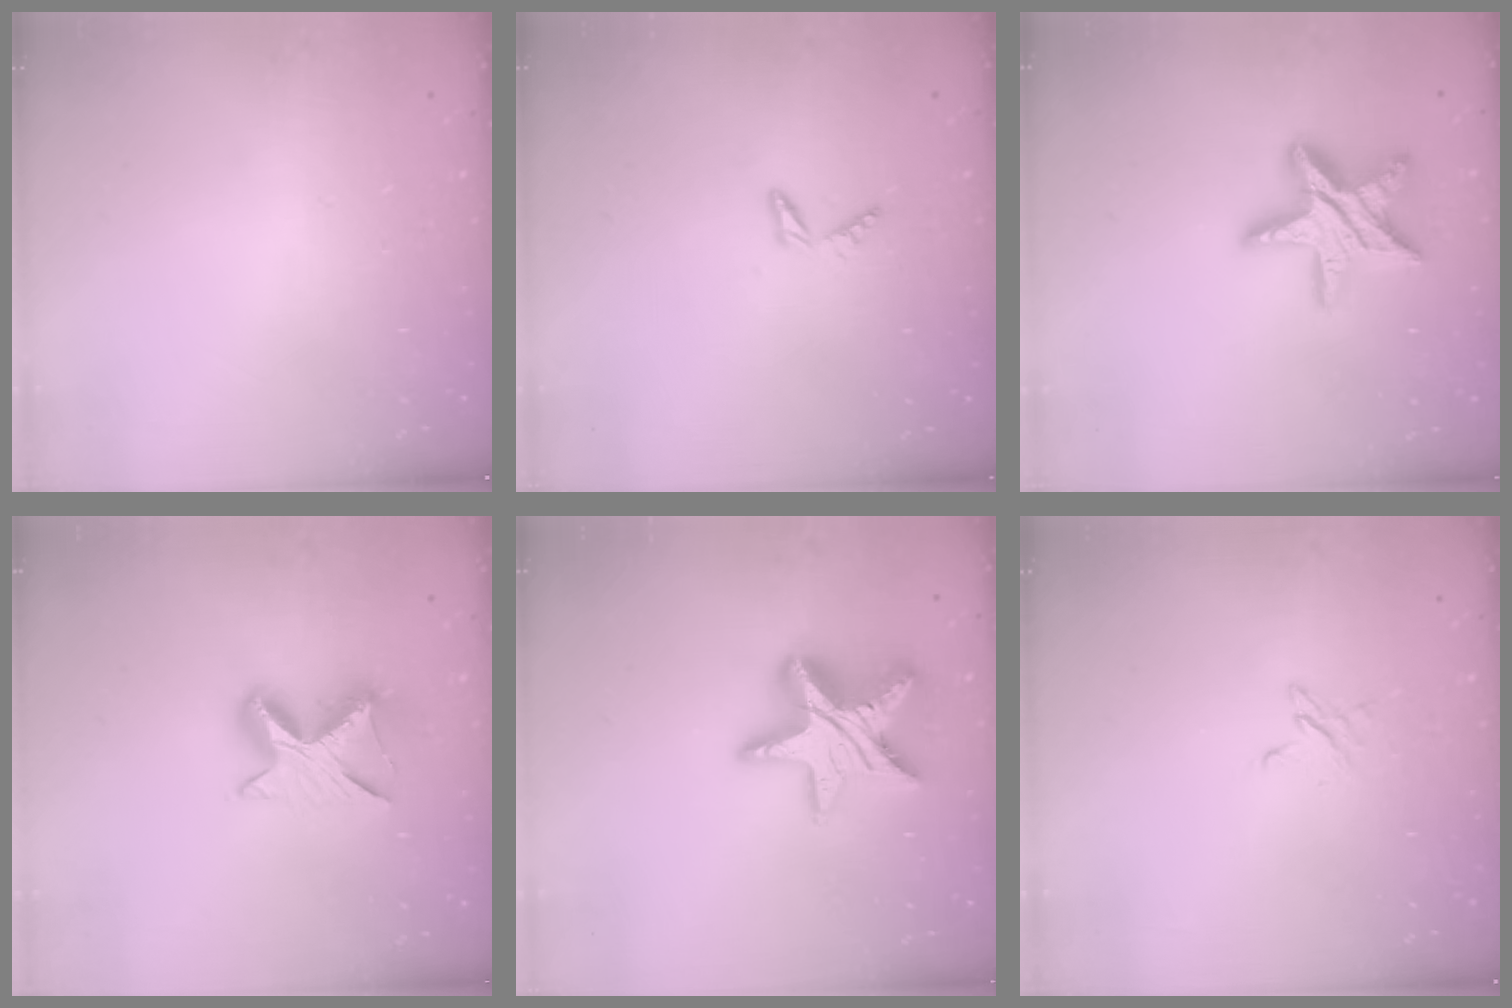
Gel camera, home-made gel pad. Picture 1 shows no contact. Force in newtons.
{"total": 3.7, "press": 3.7, "slide": 0.2}
{"total": 16.6, "press": 16.6, "slide": 1.4}
{"total": 9.0, "press": 8.9, "slide": 0.5}
{"total": 17.8, "press": 17.8, "slide": 1.2}
{"total": 2.7, "press": 2.7, "slide": 0.3}